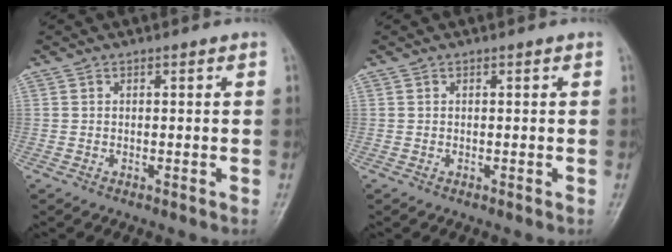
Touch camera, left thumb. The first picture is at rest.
{"total": 0.0}